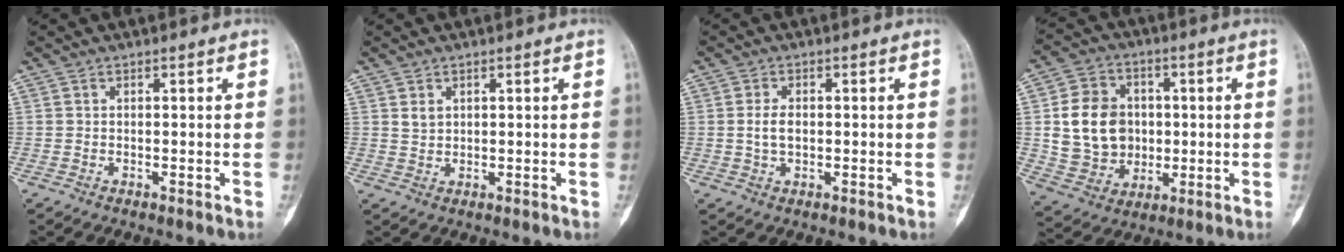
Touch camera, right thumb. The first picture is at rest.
{"total": 1.8, "force": [0.9, 1.3, 0.9], "torque": [-0.010, -0.005, 0.019]}
{"total": 3.2, "force": [-0.1, 1.9, 2.5], "torque": [-0.049, 0.004, -0.004]}
{"total": 14.4, "force": [1.2, 12.0, 7.8], "torque": [-0.103, 0.008, 0.034]}